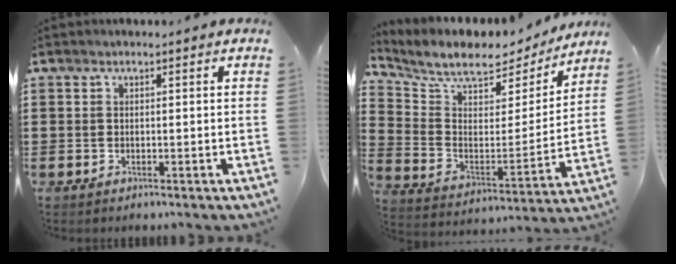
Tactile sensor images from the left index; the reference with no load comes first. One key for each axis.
{"total": 7.6, "fx": 6.5, "fy": 2.8, "fz": 2.8, "tx": -0.076, "ty": -0.048, "tz": 0.106}